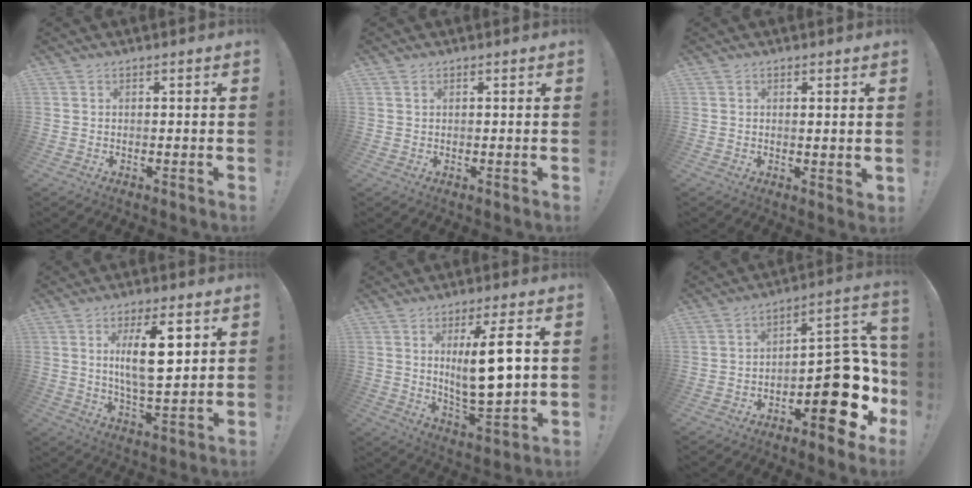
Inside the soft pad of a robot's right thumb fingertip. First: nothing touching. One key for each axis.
{"total": 0.6, "fx": 0.4, "fy": 0.2, "fz": 0.4, "tx": -0.001, "ty": -0.003, "tz": 0.006}
{"total": 2.0, "fx": 1.3, "fy": 0.6, "fz": 1.3, "tx": -0.014, "ty": -0.005, "tz": 0.022}
{"total": 13.8, "fx": 4.0, "fy": 3.9, "fz": 12.6, "tx": -0.216, "ty": -0.010, "tz": 0.057}
{"total": 14.7, "fx": 3.0, "fy": 3.4, "fz": 14.0, "tx": -0.224, "ty": -0.018, "tz": 0.038}
{"total": 18.7, "fx": -7.5, "fy": 8.9, "fz": 14.6, "tx": -0.153, "ty": 0.048, "tz": -0.104}